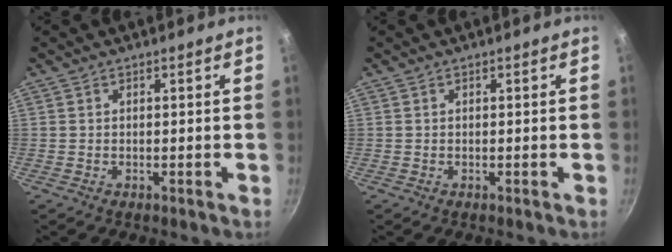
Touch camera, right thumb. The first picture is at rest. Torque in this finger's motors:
{"motor_torque": [0.00, 0.00, -0.15, 0.36, 0.00]}